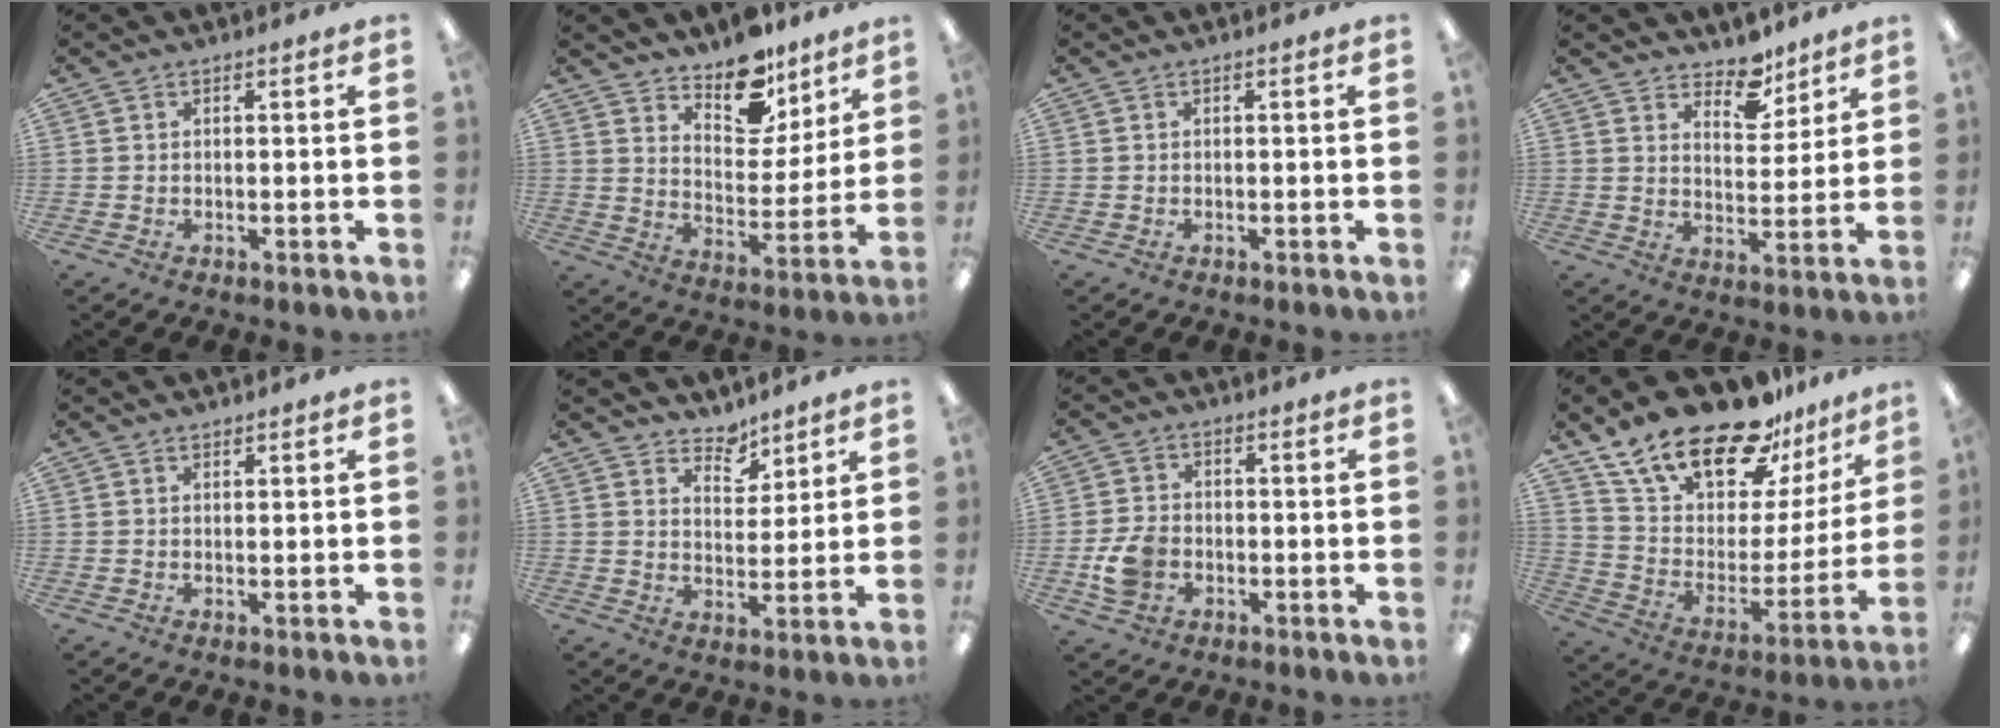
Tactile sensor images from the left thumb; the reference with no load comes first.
{"total": 12.7, "force": [10.3, 6.2, 4.1], "torque": [-0.050, -0.080, 0.190]}
{"total": 0.0}
{"total": 8.3, "force": [6.8, 4.0, 2.7], "torque": [-0.018, -0.047, 0.117]}
{"total": 0.8, "force": [0.7, 0.2, 0.1], "torque": [-0.002, 0.000, 0.014]}
{"total": 5.7, "force": [5.0, 2.6, 0.6], "torque": [0.001, -0.037, 0.088]}
{"total": 7.1, "force": [-1.9, 5.5, 4.2], "torque": [-0.080, 0.009, -0.034]}
{"total": 23.2, "force": [18.3, 9.5, 10.6], "torque": [-0.187, -0.122, 0.324]}